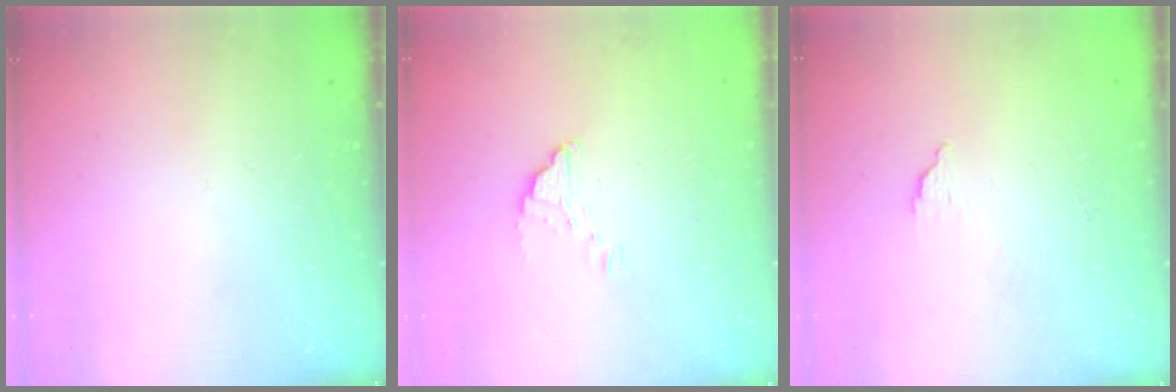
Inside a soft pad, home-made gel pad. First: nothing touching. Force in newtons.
{"total": 1.6, "press": 1.6, "slide": 0.1}
{"total": 2.0, "press": 2.0, "slide": 0.1}